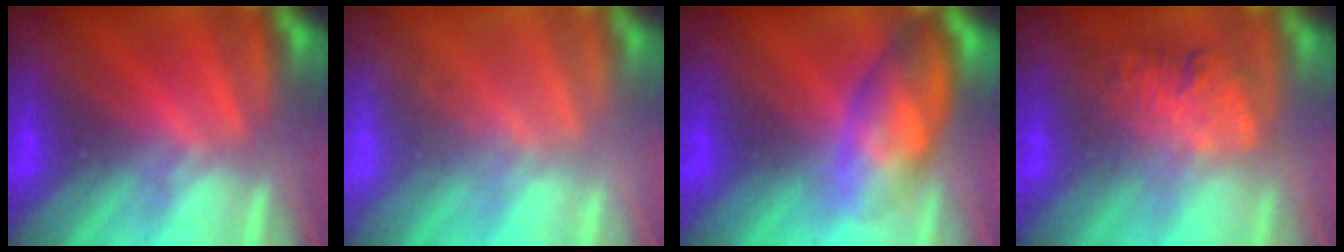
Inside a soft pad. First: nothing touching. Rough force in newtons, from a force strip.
{"total": 1.7}
{"total": 5.0}
{"total": 3.0}